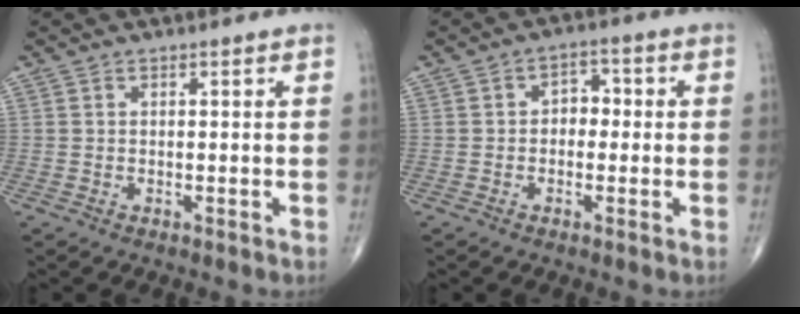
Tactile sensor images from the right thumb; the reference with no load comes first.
{"total": 4.2, "force": [0.0, 3.0, 2.9], "torque": [-0.019, 0.016, -0.008]}